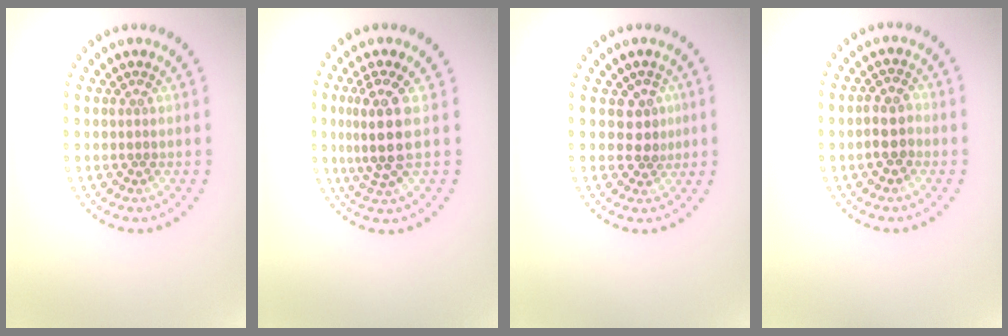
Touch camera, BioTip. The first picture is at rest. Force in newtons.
{"total": 3.8, "press": 3.1, "slide": 2.3}
{"total": 2.0, "press": 1.8, "slide": 0.9}
{"total": 2.4, "press": 2.3, "slide": 0.8}